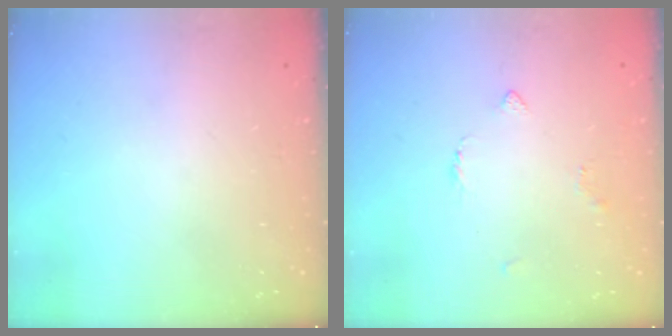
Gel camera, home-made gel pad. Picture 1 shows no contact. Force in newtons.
{"total": 2.8, "press": 2.7, "slide": 0.7}